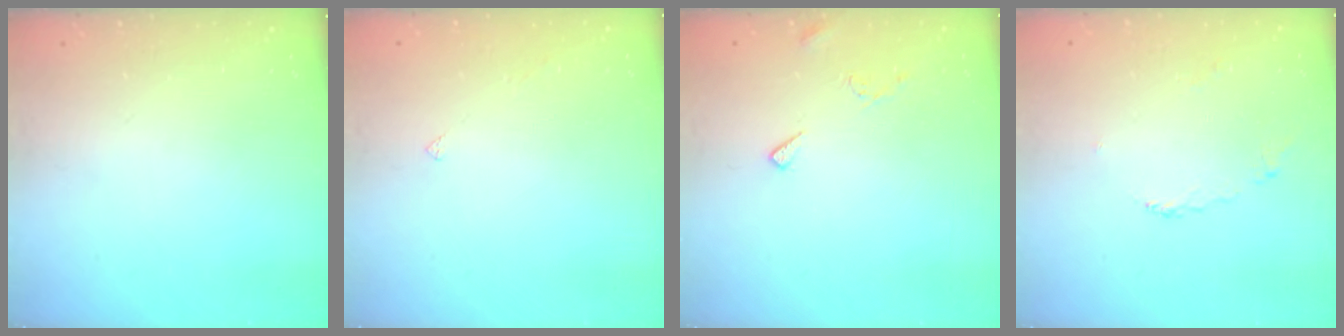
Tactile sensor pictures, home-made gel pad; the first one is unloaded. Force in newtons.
{"total": 1.5, "press": 1.4, "slide": 0.3}
{"total": 5.8, "press": 5.8, "slide": 0.5}
{"total": 2.3, "press": 2.2, "slide": 0.7}